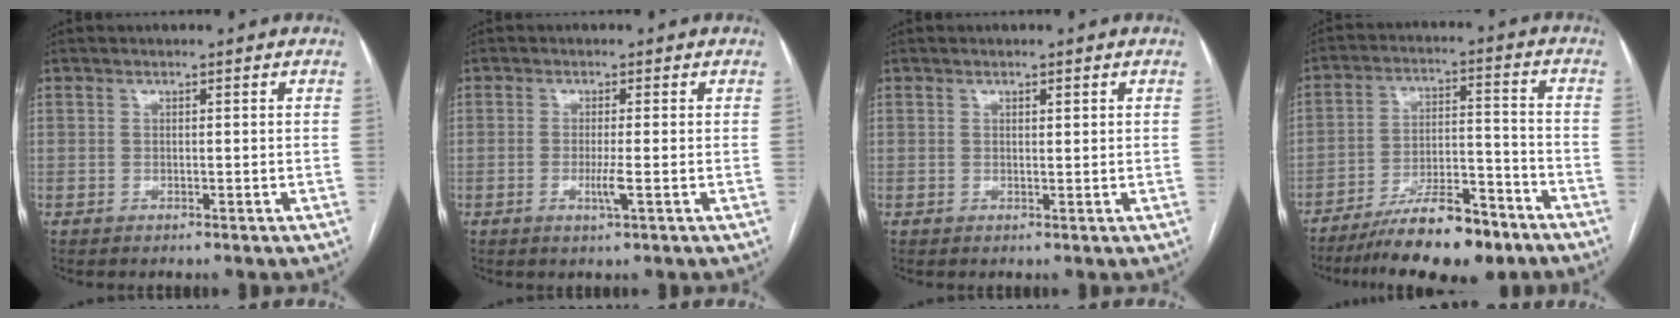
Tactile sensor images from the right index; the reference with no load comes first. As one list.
[{"total": 2.5, "force": [-0.7, -0.3, 2.4], "torque": [-0.047, -0.007, -0.013]}, {"total": 0.8, "force": [0.5, 0.2, 0.6], "torque": [-0.012, -0.001, 0.006]}, {"total": 13.9, "force": [-10.4, 3.2, 8.7], "torque": [-0.142, 0.004, -0.173]}]